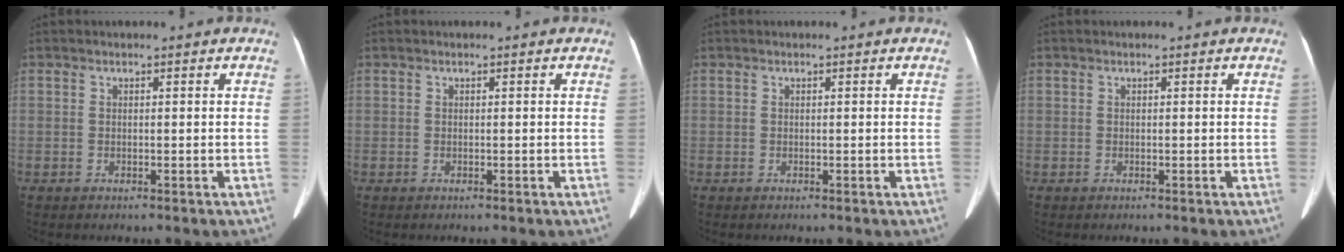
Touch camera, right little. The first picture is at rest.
{"total": 0.0}
{"total": 0.0}
{"total": 0.0}